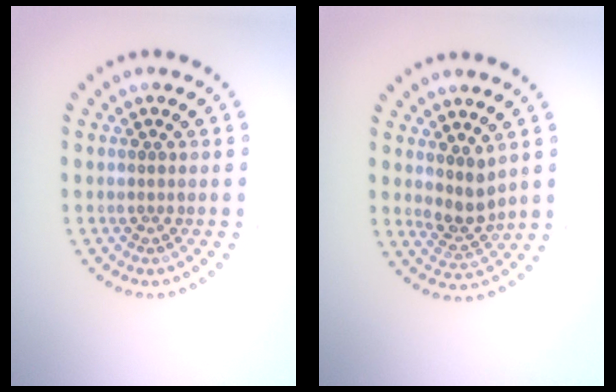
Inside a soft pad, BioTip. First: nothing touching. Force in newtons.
{"total": 2.6, "press": 2.0, "slide": 1.7}